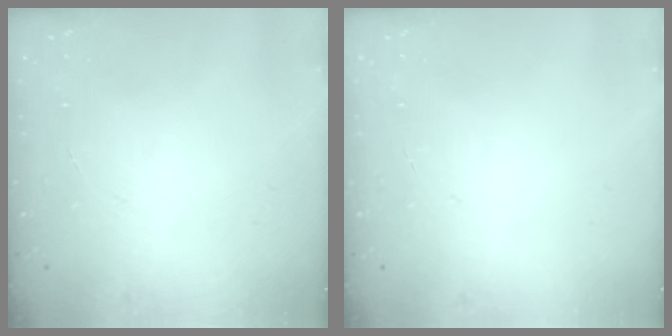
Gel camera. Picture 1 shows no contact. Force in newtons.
{"total": 0.0}